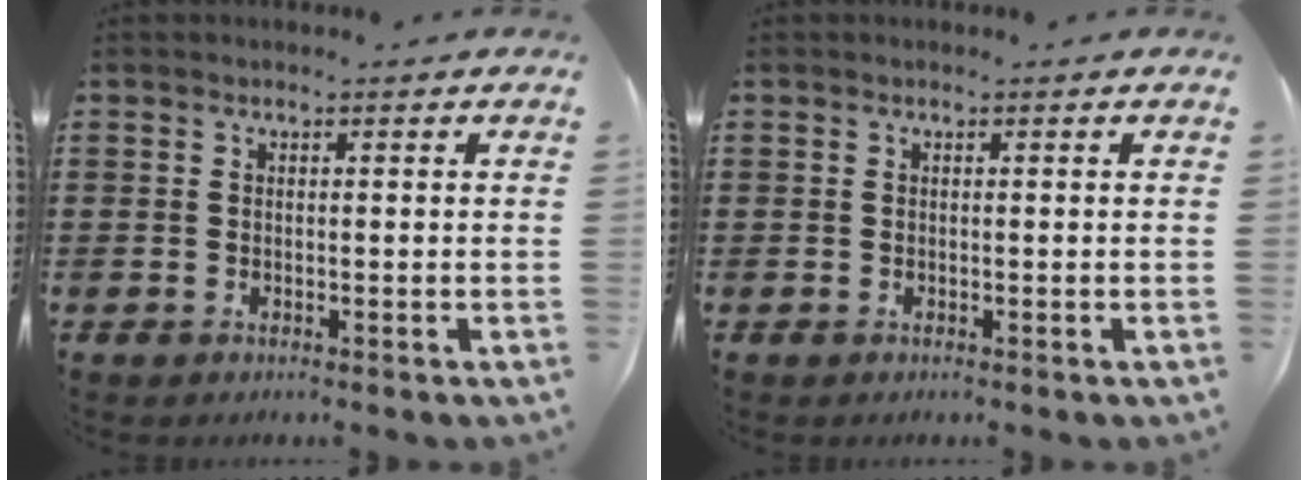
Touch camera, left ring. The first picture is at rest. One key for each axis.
{"total": 0.0}